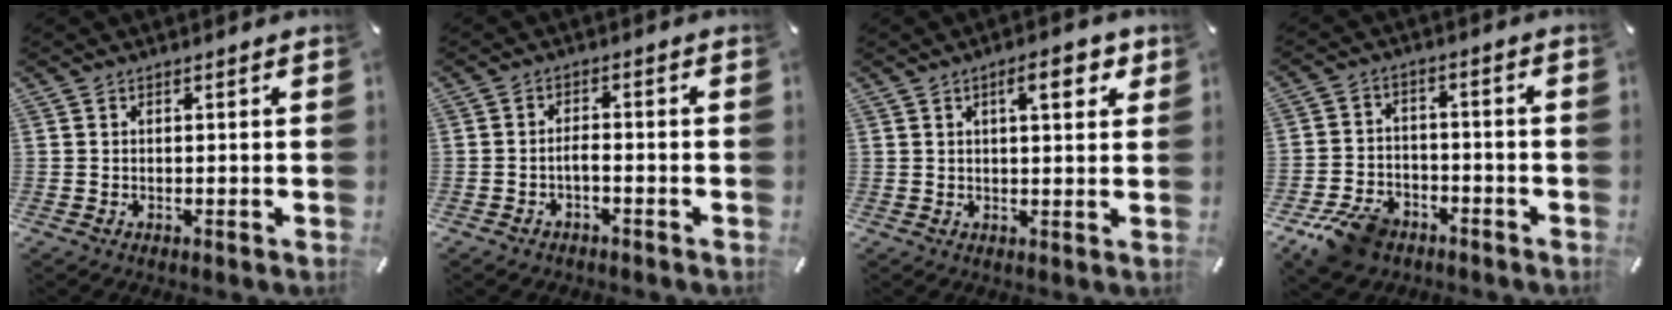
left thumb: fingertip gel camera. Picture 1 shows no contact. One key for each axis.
{"total": 2.4, "fx": -1.4, "fy": 1.1, "fz": 1.6, "tx": -0.029, "ty": 0.007, "tz": -0.028}
{"total": 6.7, "fx": 3.0, "fy": 2.2, "fz": 5.6, "tx": -0.076, "ty": -0.008, "tz": 0.041}
{"total": 9.9, "fx": -6.3, "fy": 6.3, "fz": 4.3, "tx": -0.081, "ty": 0.043, "tz": -0.113}